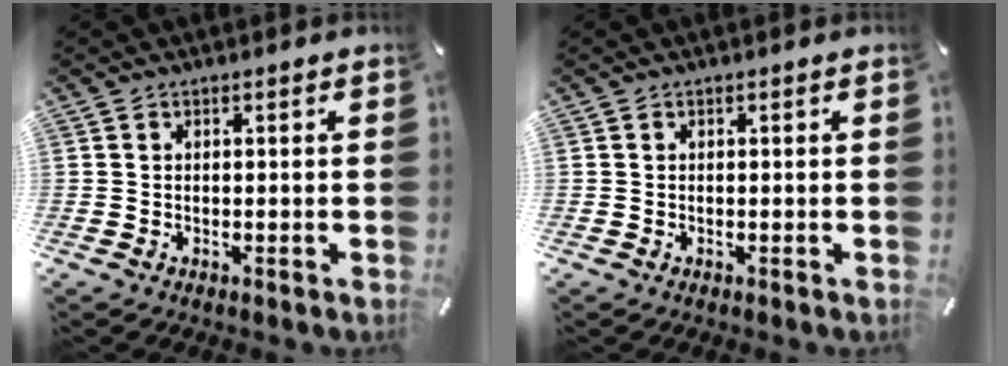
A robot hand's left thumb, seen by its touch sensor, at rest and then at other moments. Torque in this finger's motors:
{"motor_torque": [-0.02, 0.02, -0.04, -0.04, 0.00]}